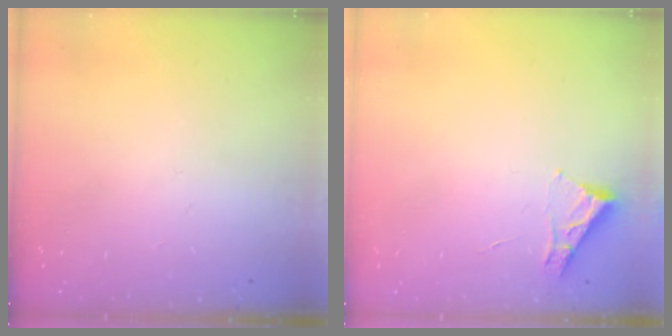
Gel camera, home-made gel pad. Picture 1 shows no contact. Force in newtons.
{"total": 3.4, "press": 3.3, "slide": 0.5}